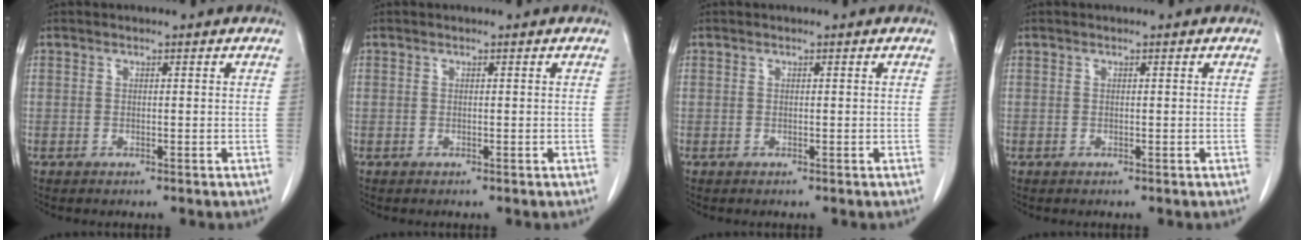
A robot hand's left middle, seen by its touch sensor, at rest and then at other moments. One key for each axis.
{"total": 0.0}
{"total": 0.0}
{"total": 0.0}